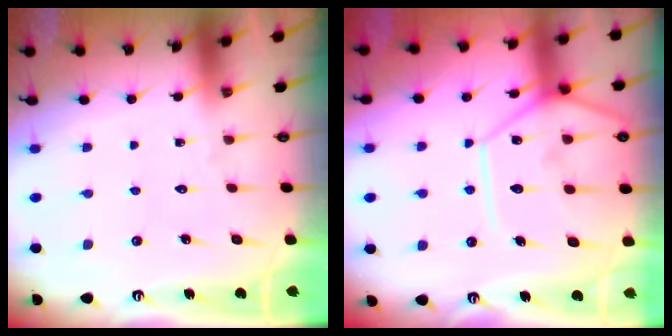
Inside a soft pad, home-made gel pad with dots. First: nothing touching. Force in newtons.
{"total": 13.4, "press": 13.4, "slide": 1.0}